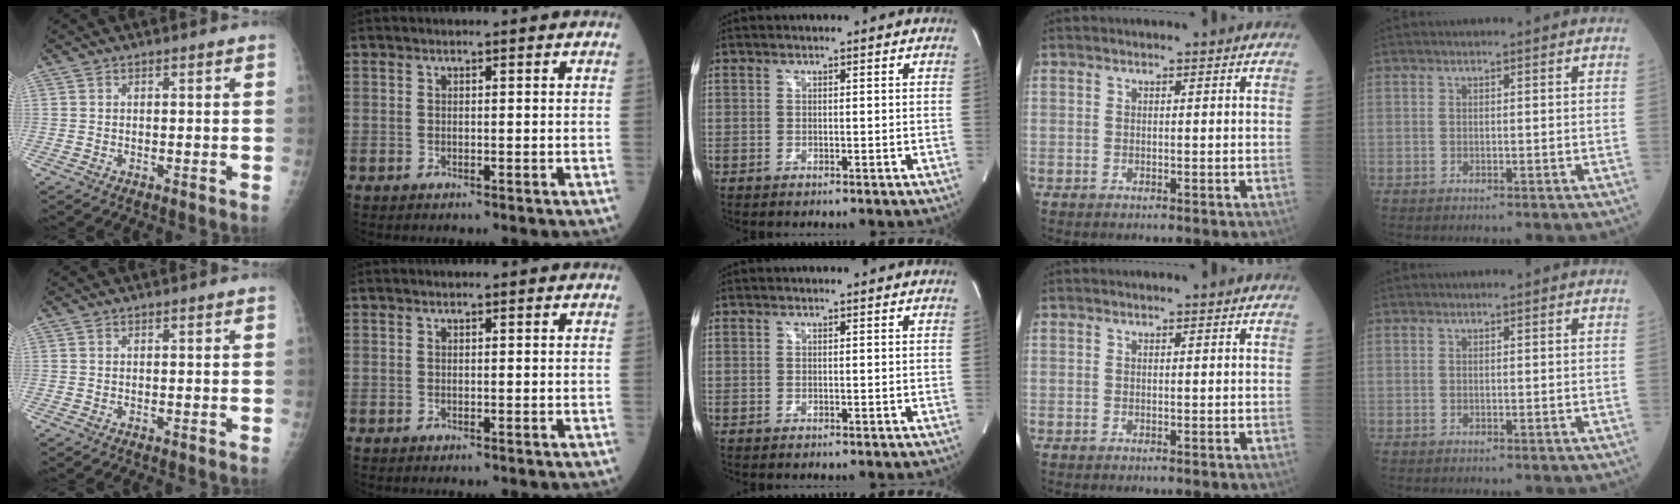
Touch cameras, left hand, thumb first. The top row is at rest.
{}